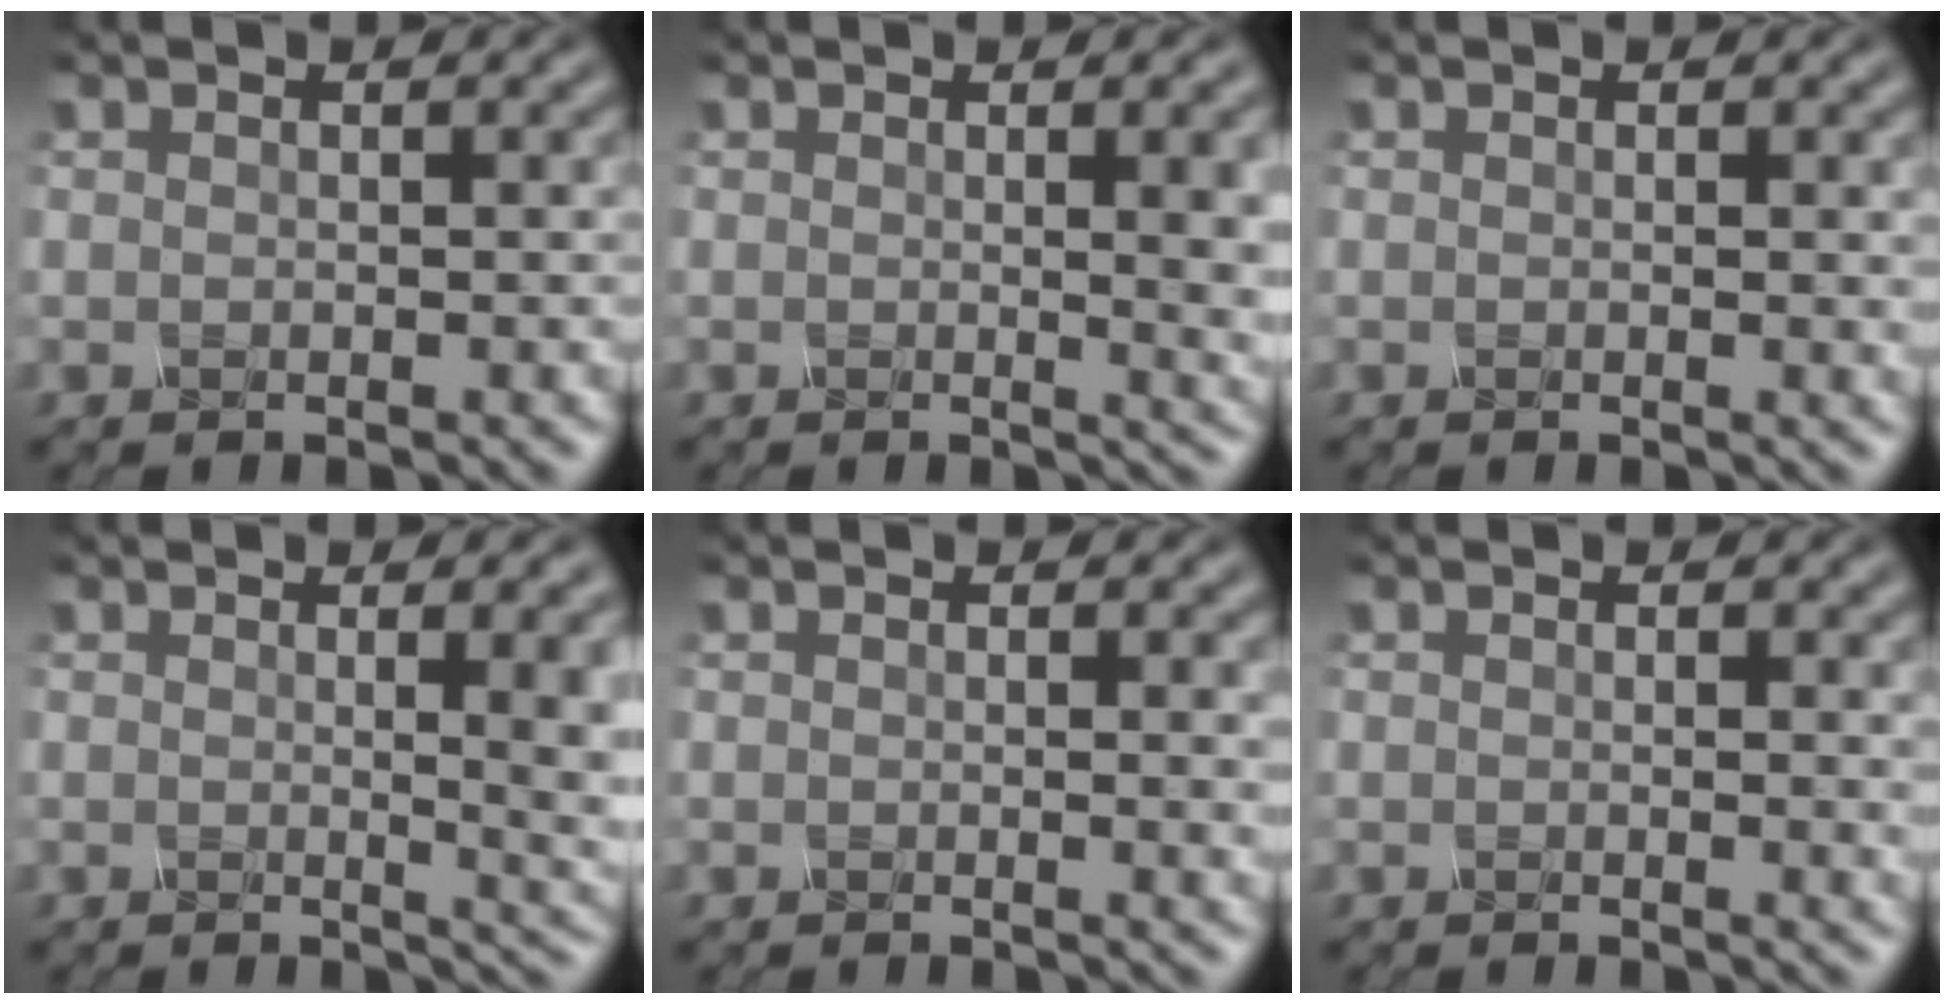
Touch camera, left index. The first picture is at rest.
{"total": 5.2, "force": [0.5, 1.7, 4.9], "torque": [-0.042, -0.002, 0.009]}
{"total": 0.8, "force": [0.1, 0.2, 0.8], "torque": [-0.006, 0.000, -0.001]}
{"total": 7.0, "force": [0.6, 2.6, 6.5], "torque": [-0.043, 0.000, 0.007]}
{"total": 1.8, "force": [0.2, 0.6, 1.7], "torque": [-0.014, -0.001, -0.003]}
{"total": 1.1, "force": [0.2, 0.2, 1.1], "torque": [-0.010, -0.001, 0.000]}